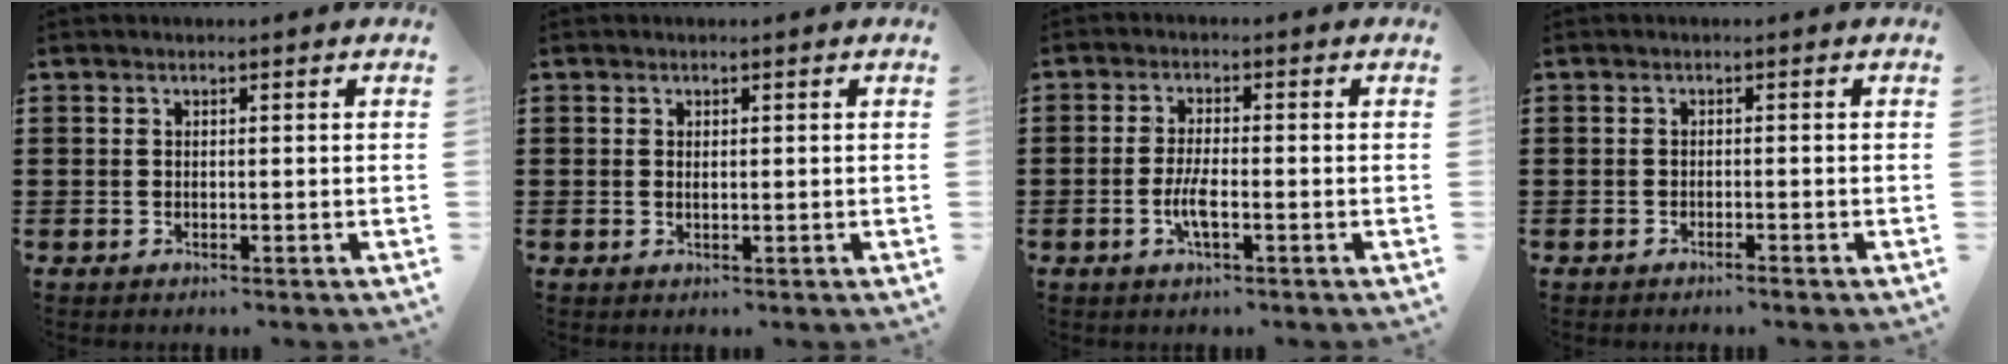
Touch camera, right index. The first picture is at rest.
{"total": 0.8, "force": [0.2, 0.3, 0.7], "torque": [-0.014, 0.002, 0.003]}
{"total": 3.7, "force": [-1.2, 0.9, 3.4], "torque": [-0.073, -0.003, -0.026]}
{"total": 0.8, "force": [-0.7, 0.0, 0.4], "torque": [-0.009, -0.001, -0.013]}